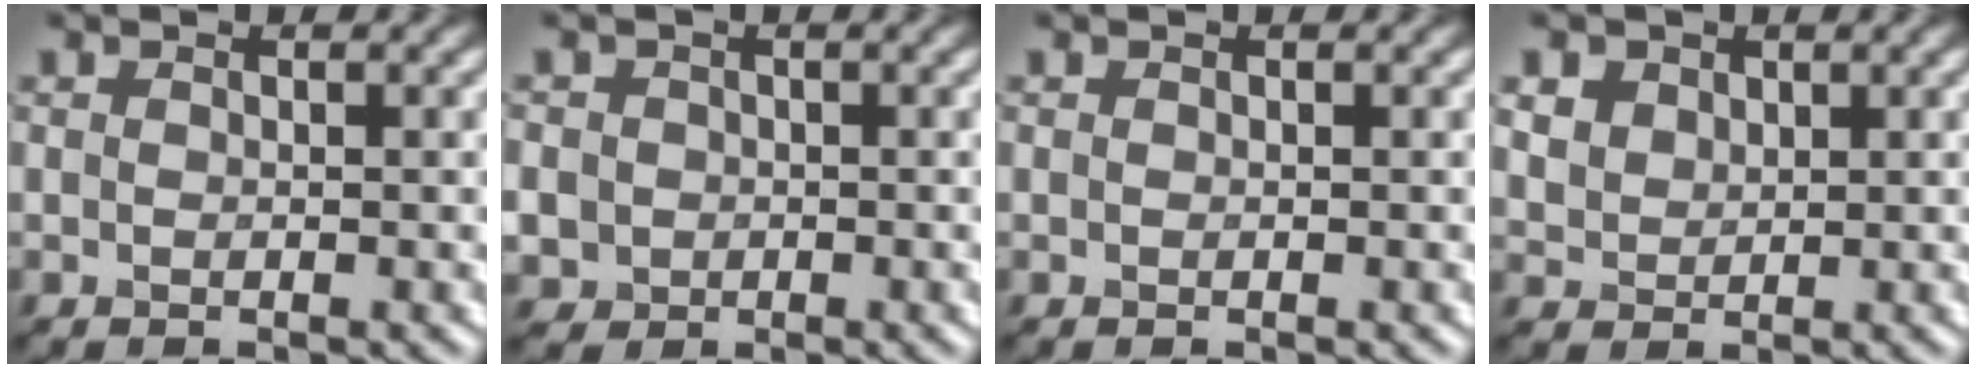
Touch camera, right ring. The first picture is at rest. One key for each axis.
{"total": 4.8, "fx": -0.8, "fy": 4.5, "fz": 1.5, "tx": -0.043, "ty": 0.005, "tz": -0.034}
{"total": 0.0}
{"total": 3.7, "fx": 2.1, "fy": 2.6, "fz": 1.6, "tx": -0.056, "ty": 0.007, "tz": 0.048}